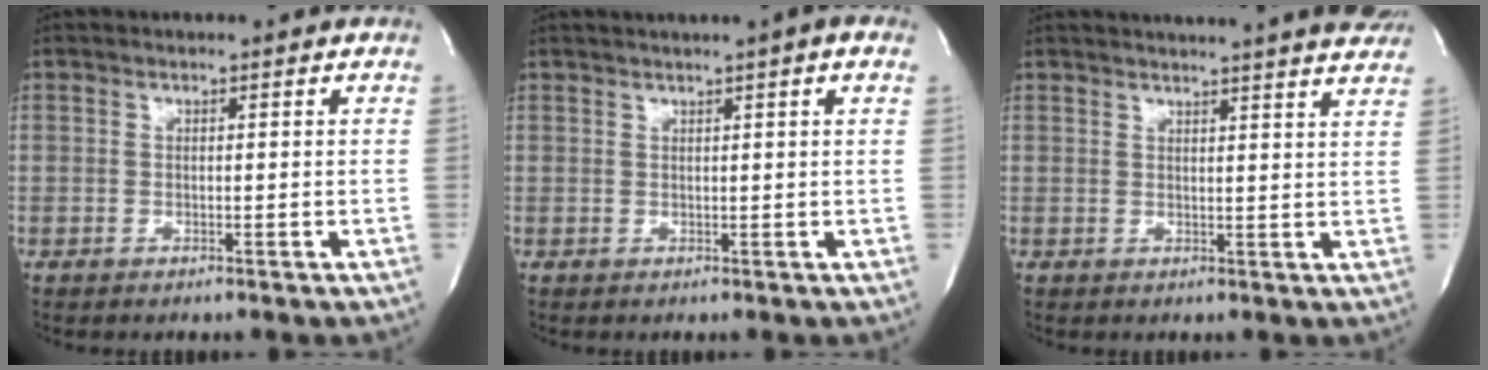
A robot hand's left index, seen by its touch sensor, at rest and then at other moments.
{"total": 4.3, "force": [2.7, -0.2, 3.4], "torque": [-0.054, 0.018, 0.037]}
{"total": 19.1, "force": [17.8, 0.6, 6.9], "torque": [-0.104, -0.023, 0.207]}